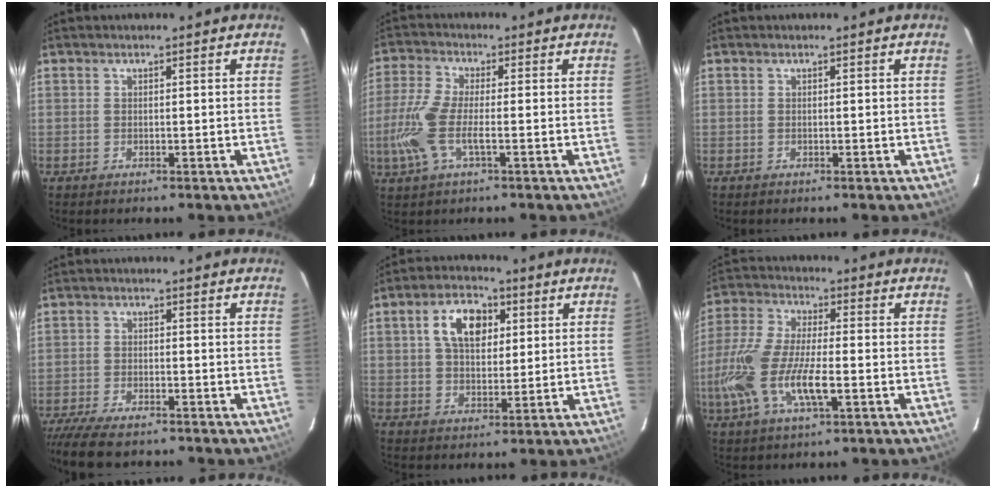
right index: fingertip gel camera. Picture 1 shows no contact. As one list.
[{"total": 9.4, "force": [-2.2, 2.5, 8.8], "torque": [-0.200, -0.003, -0.046]}, {"total": 0.0}, {"total": 9.9, "force": [-8.5, 2.3, 4.6], "torque": [-0.115, -0.035, -0.150]}, {"total": 9.2, "force": [2.9, 5.5, 6.7], "torque": [-0.118, 0.024, 0.051]}, {"total": 16.5, "force": [-4.5, 5.4, 15.0], "torque": [-0.323, -0.013, -0.091]}]